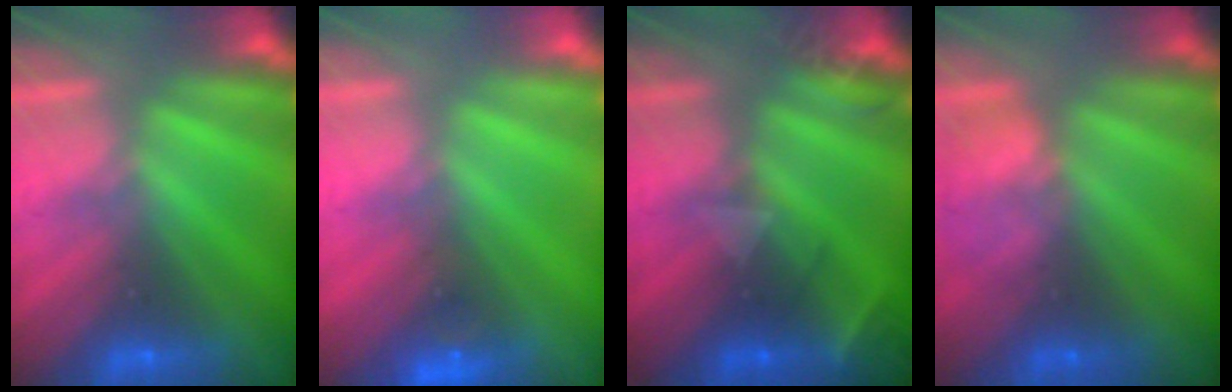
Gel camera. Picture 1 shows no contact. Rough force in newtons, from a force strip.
{"total": 4.8}
{"total": 2.2}
{"total": 2.4}